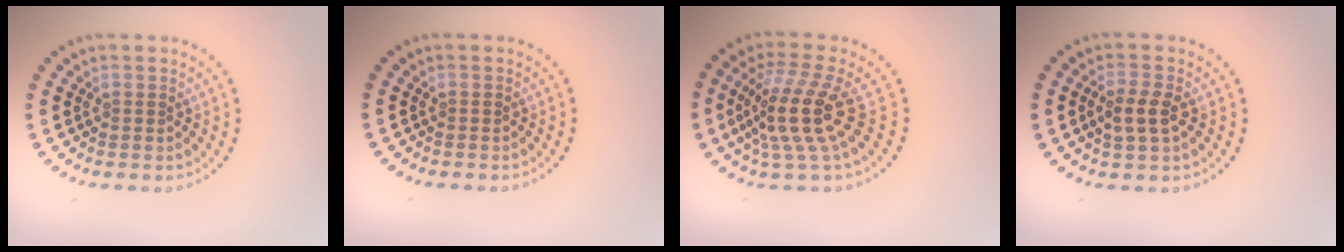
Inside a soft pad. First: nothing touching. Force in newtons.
{"total": 0.0}
{"total": 5.1, "press": 3.7, "slide": 3.4}
{"total": 2.5, "press": 2.5, "slide": 0.6}